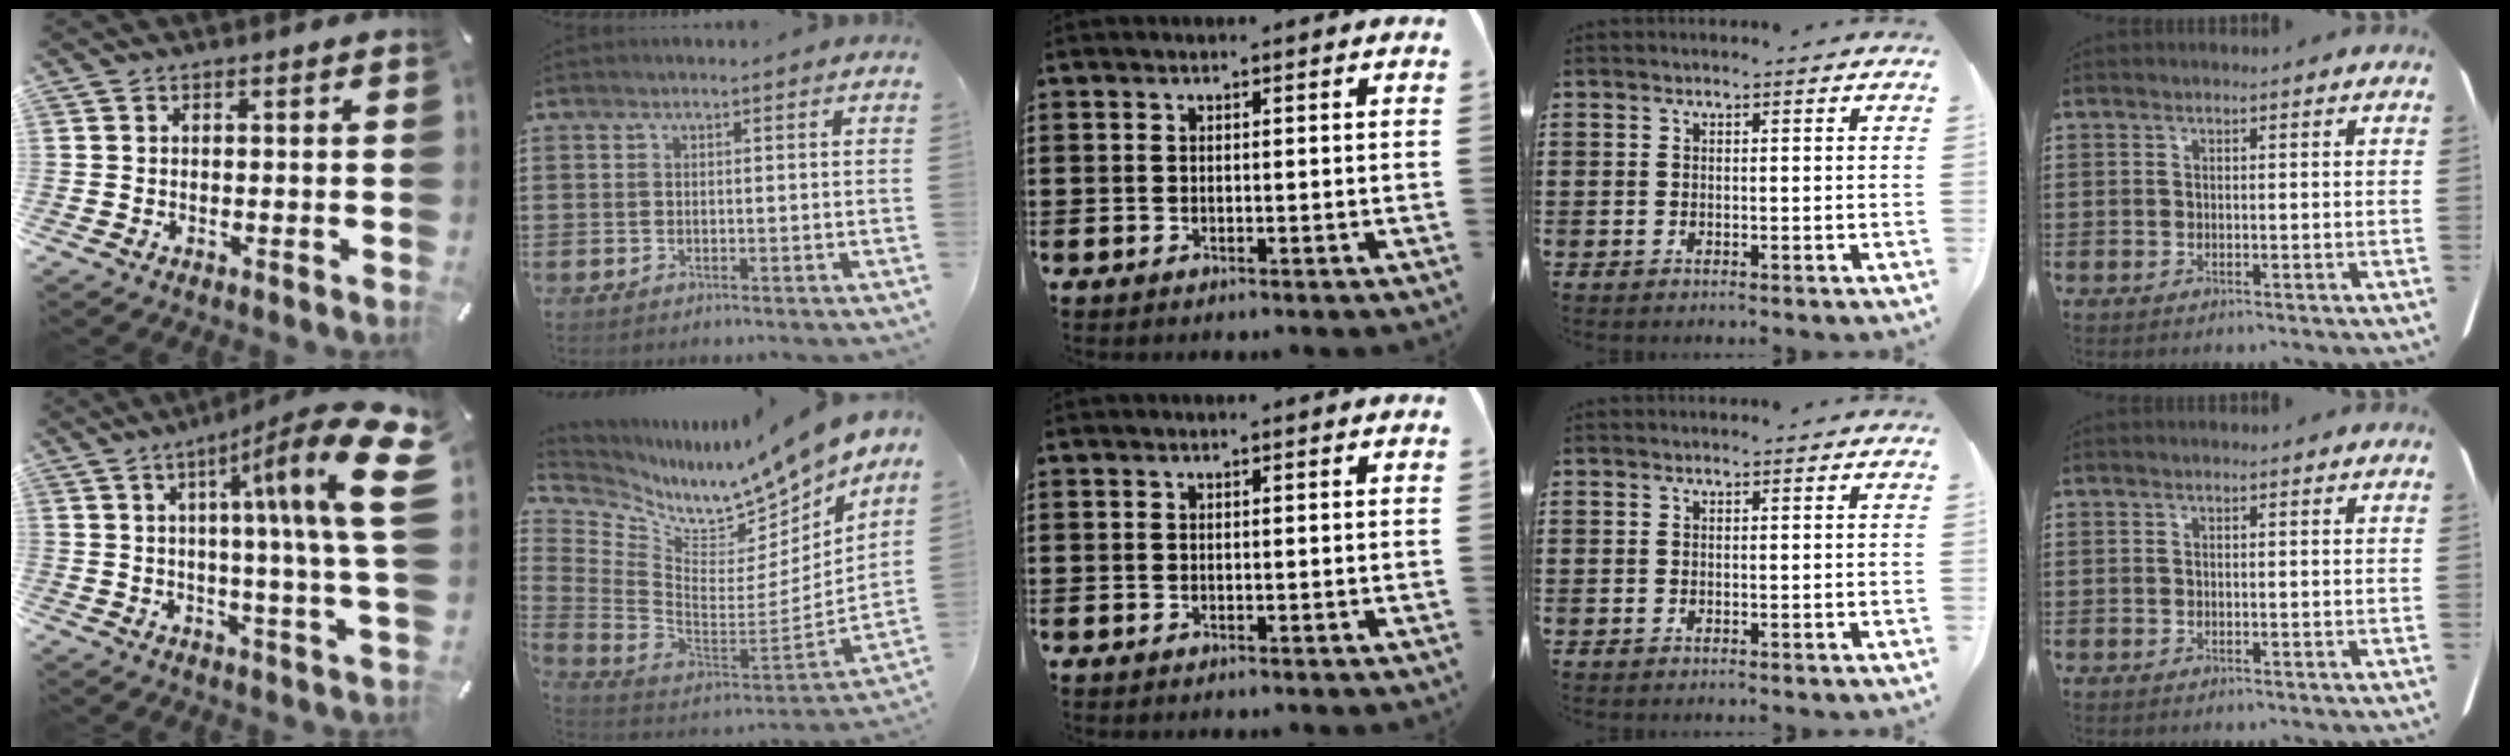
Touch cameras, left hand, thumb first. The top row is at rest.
{"thumb": {"total": 23.3, "force": [6.5, 1.6, 22.3], "torque": [-0.326, -0.050, 0.082]}, "index": {"total": 10.0, "force": [9.6, 1.5, 2.4], "torque": [-0.089, -0.089, 0.160]}}